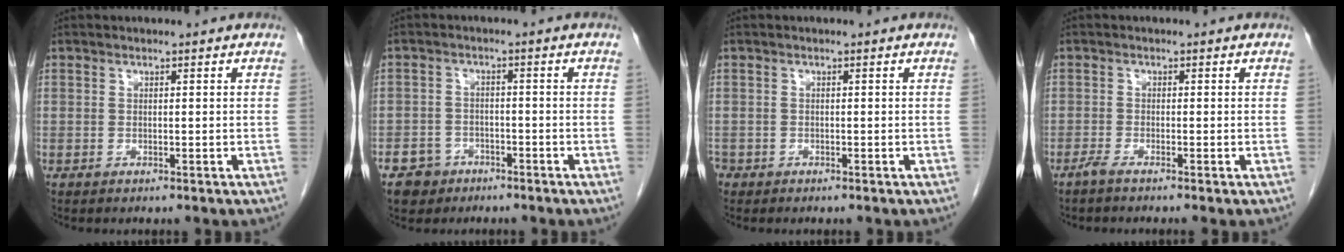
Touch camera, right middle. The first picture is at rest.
{"total": 4.5, "force": [-2.8, 3.4, 0.6], "torque": [-0.013, 0.009, -0.045]}
{"total": 1.3, "force": [-0.8, 0.9, 0.3], "torque": [-0.013, 0.001, -0.015]}
{"total": 1.7, "force": [-1.3, -0.3, 1.0], "torque": [-0.025, -0.002, -0.029]}